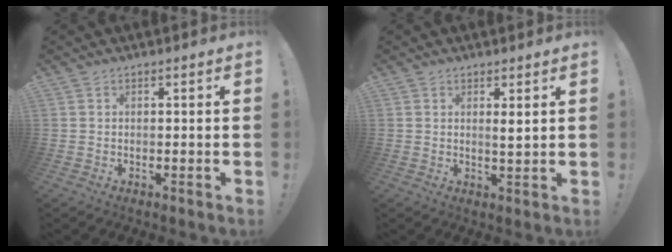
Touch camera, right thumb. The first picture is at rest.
{"total": 2.4, "force": [1.1, 0.2, 2.0], "torque": [-0.024, -0.011, 0.014]}